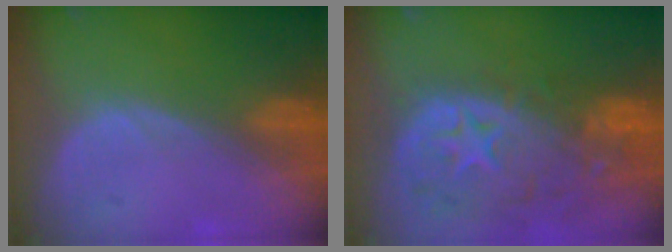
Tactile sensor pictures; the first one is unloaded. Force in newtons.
{"total": 13.4, "press": 11.1, "slide": 7.5}